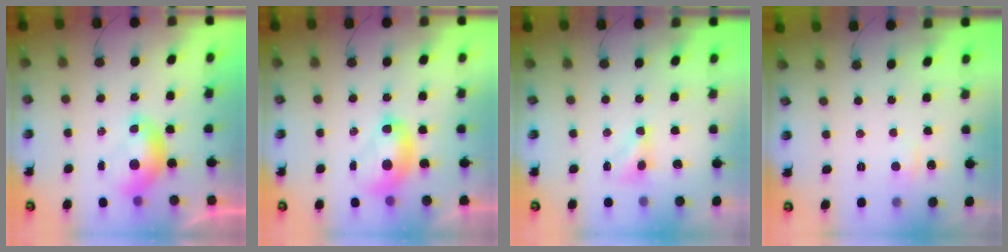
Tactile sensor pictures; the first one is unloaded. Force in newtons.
{"total": 2.6, "press": 2.6, "slide": 0.2}
{"total": 2.3, "press": 2.3, "slide": 0.5}
{"total": 2.7, "press": 2.7, "slide": 0.5}